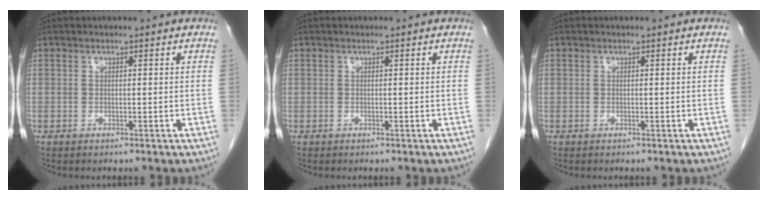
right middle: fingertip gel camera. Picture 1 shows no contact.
{"total": 0.0}
{"total": 0.0}